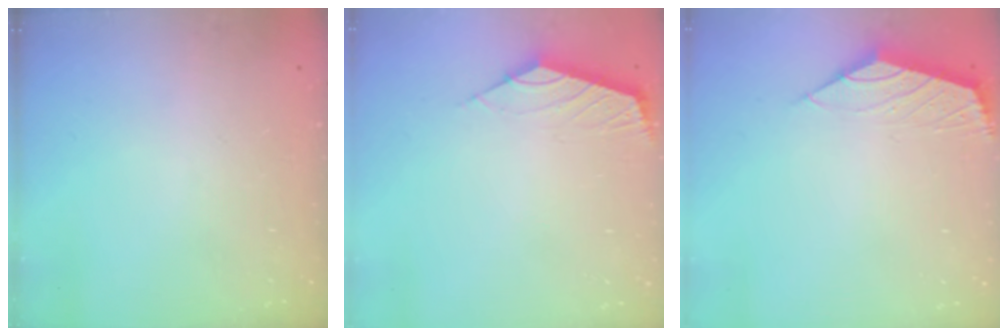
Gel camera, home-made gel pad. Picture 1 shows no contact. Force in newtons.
{"total": 2.6, "press": 2.5, "slide": 0.6}
{"total": 2.4, "press": 2.3, "slide": 0.6}